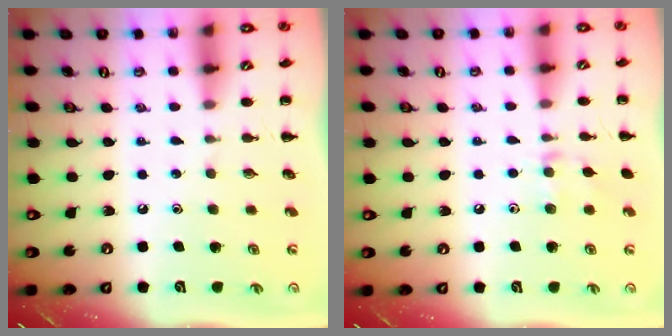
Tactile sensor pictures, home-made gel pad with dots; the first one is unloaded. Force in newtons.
{"total": 7.4, "press": 7.1, "slide": 2.0}